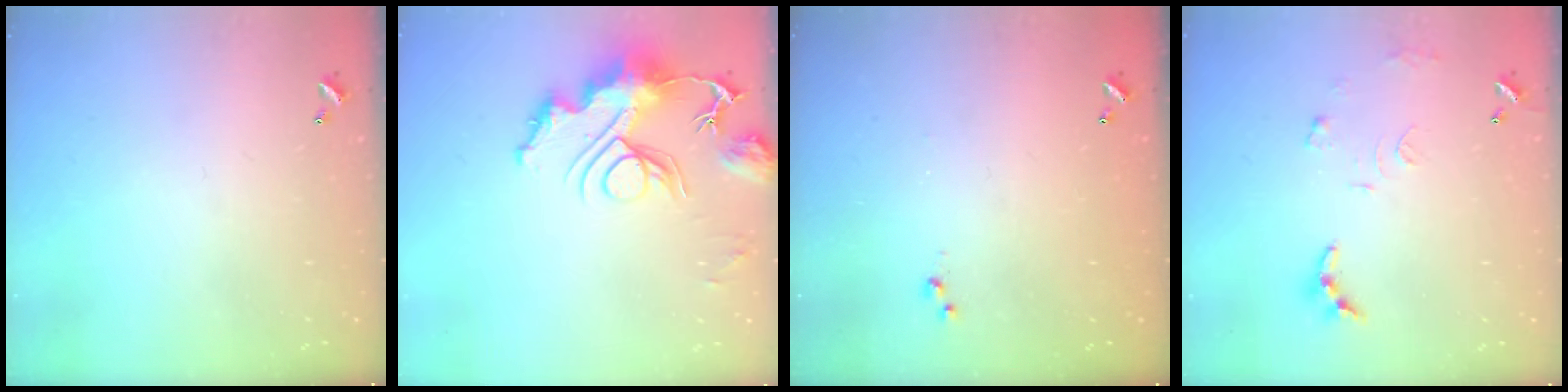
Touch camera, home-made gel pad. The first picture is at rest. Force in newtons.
{"total": 13.9, "press": 13.8, "slide": 1.5}
{"total": 3.0, "press": 3.0, "slide": 0.4}
{"total": 9.3, "press": 9.3, "slide": 0.6}